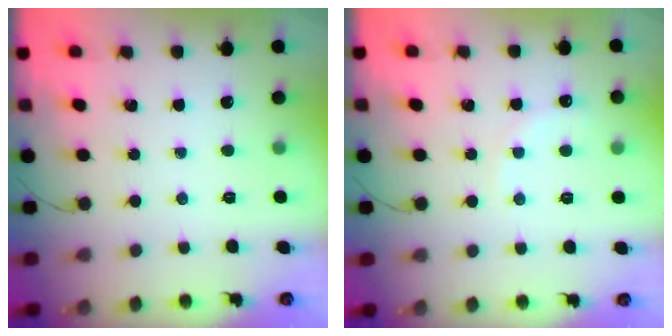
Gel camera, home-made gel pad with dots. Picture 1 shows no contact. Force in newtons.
{"total": 4.5, "press": 4.3, "slide": 1.4}